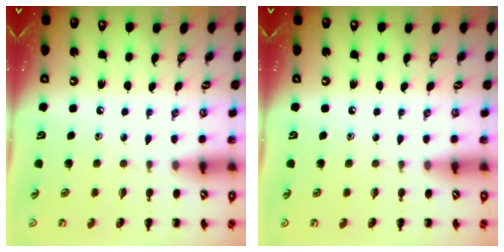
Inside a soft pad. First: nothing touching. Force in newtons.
{"total": 0.0}